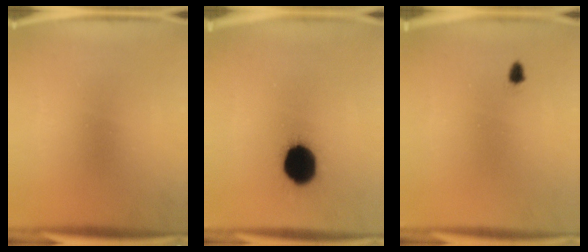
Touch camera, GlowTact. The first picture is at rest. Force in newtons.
{"total": 14.5}
{"total": 1.1}